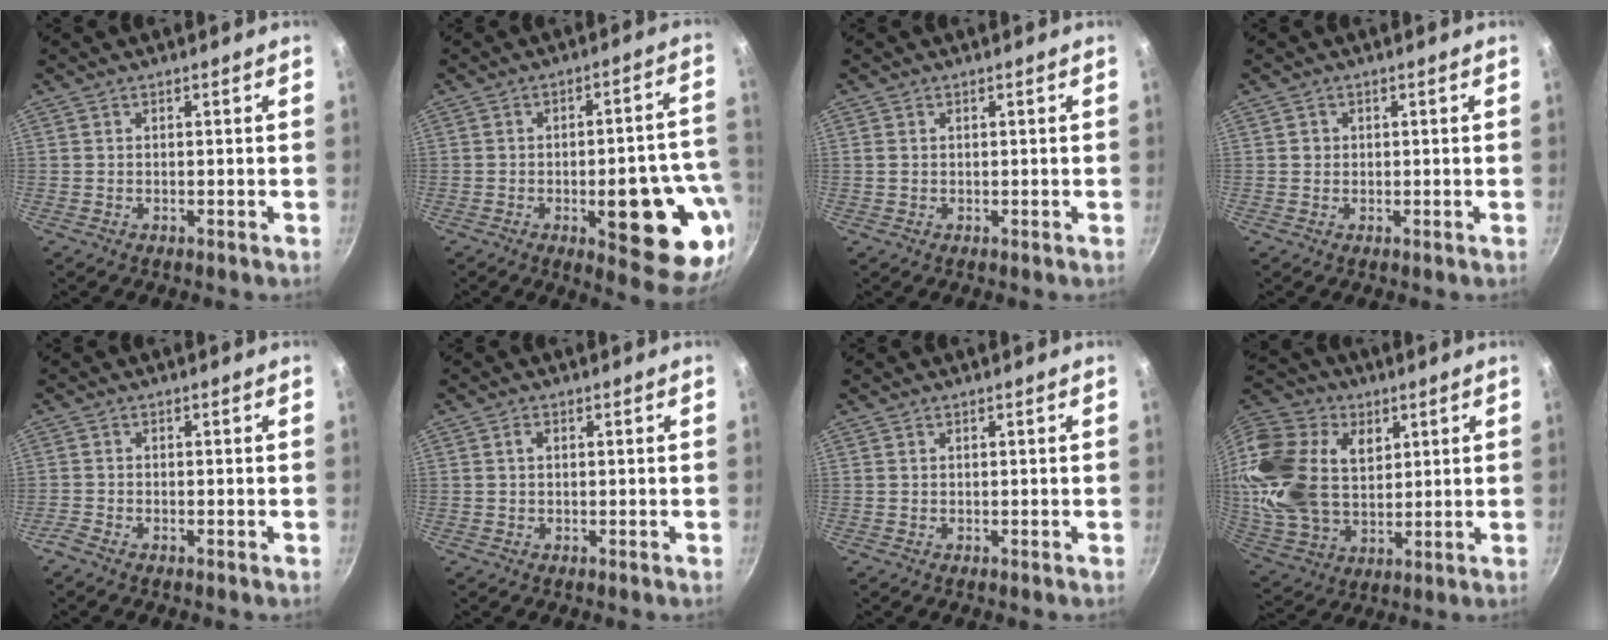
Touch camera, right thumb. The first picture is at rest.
{"total": 19.1, "force": [-5.7, 6.7, 17.0], "torque": [-0.163, 0.022, -0.070]}
{"total": 0.8, "force": [0.1, 0.7, 0.5], "torque": [-0.009, 0.003, 0.002]}
{"total": 1.0, "force": [0.1, 1.0, 0.2], "torque": [0.002, 0.002, 0.000]}
{"total": 1.5, "force": [-1.3, 0.4, 0.8], "torque": [-0.035, 0.008, -0.031]}
{"total": 1.2, "force": [0.2, 0.7, 0.9], "torque": [-0.018, 0.005, 0.002]}
{"total": 0.0}
{"total": 25.2, "force": [6.4, 17.6, 16.8], "torque": [-0.339, 0.003, 0.121]}